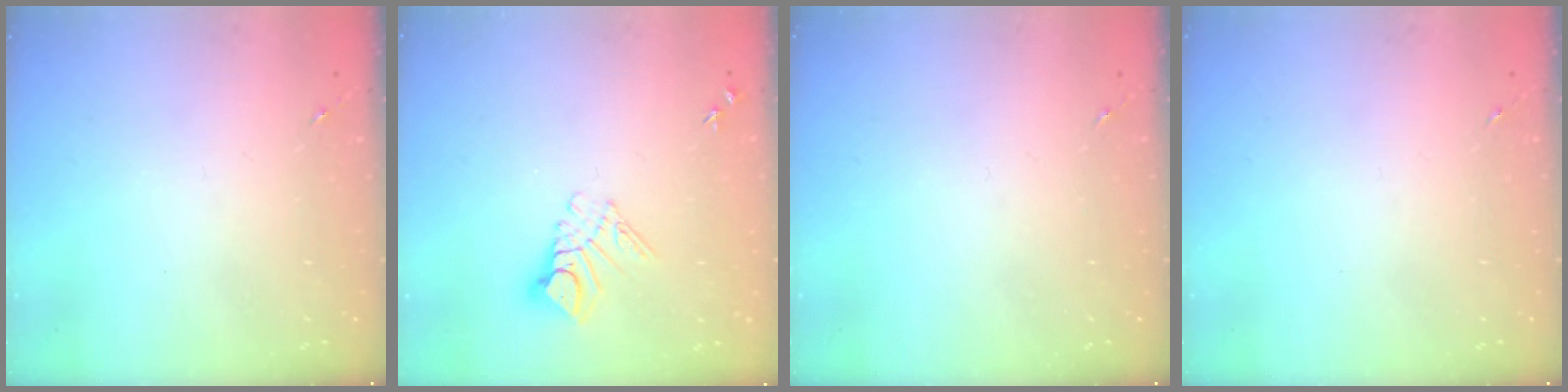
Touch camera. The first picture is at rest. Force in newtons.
{"total": 8.9, "press": 8.9, "slide": 0.8}
{"total": 0.0}
{"total": 0.0}